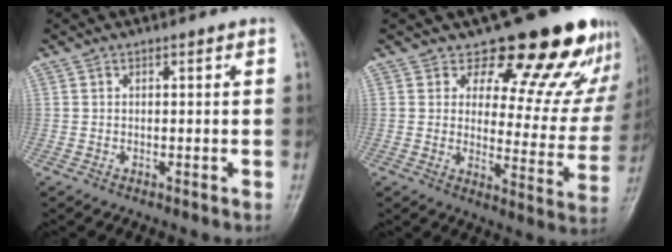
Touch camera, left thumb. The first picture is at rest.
{"total": 18.3, "force": [14.8, 7.8, 7.3], "torque": [-0.024, -0.107, 0.170]}